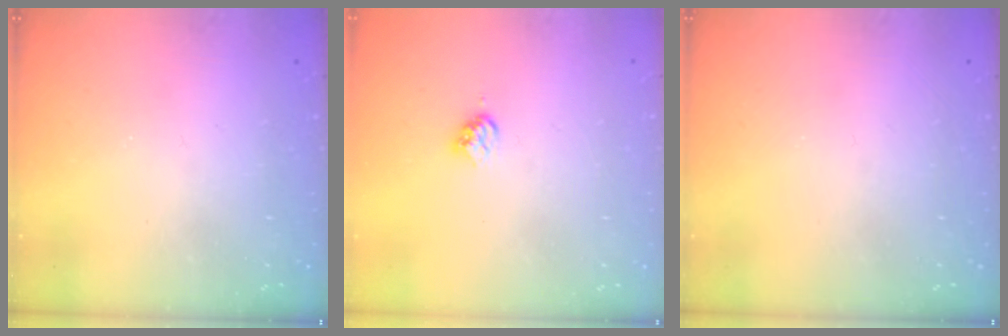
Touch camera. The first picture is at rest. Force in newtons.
{"total": 3.2, "press": 3.2, "slide": 0.4}
{"total": 0.0}